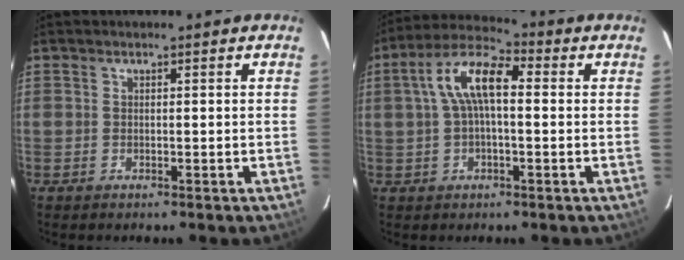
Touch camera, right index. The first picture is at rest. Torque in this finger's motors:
{"motor_torque": [0.31, 0.03, 0.33, 0.14]}